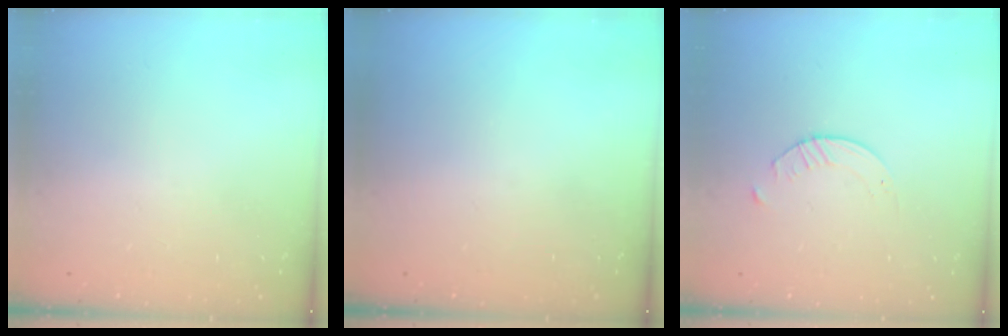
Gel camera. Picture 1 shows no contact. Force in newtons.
{"total": 0.0}
{"total": 2.8, "press": 2.7, "slide": 0.3}